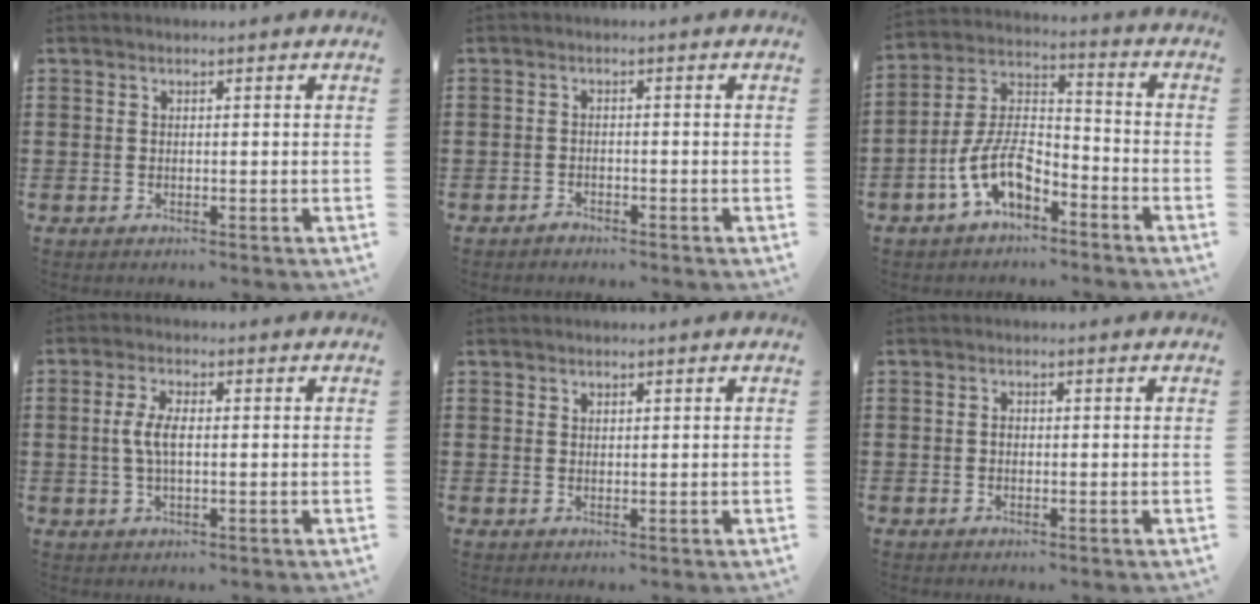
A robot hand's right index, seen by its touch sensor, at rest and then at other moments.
{"total": 1.2, "force": [-1.2, 0.3, 0.1], "torque": [-0.005, 0.002, -0.025]}
{"total": 9.8, "force": [-5.7, 4.6, 6.4], "torque": [-0.155, 0.000, -0.115]}
{"total": 4.4, "force": [0.1, 1.7, 4.0], "torque": [-0.092, 0.000, -0.005]}
{"total": 0.9, "force": [0.8, 0.4, 0.0], "torque": [-0.001, 0.002, 0.016]}
{"total": 0.9, "force": [-0.1, 0.6, 0.6], "torque": [-0.014, 0.001, -0.002]}